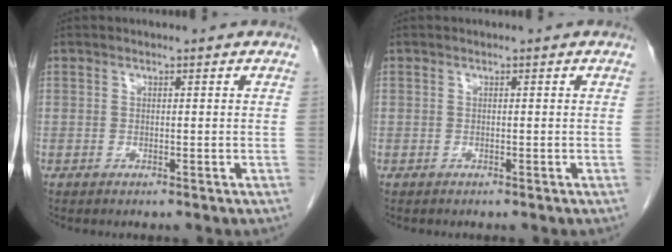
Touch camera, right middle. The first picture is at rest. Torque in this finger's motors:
{"motor_torque": [0.02, -0.03, -0.10, -0.01]}